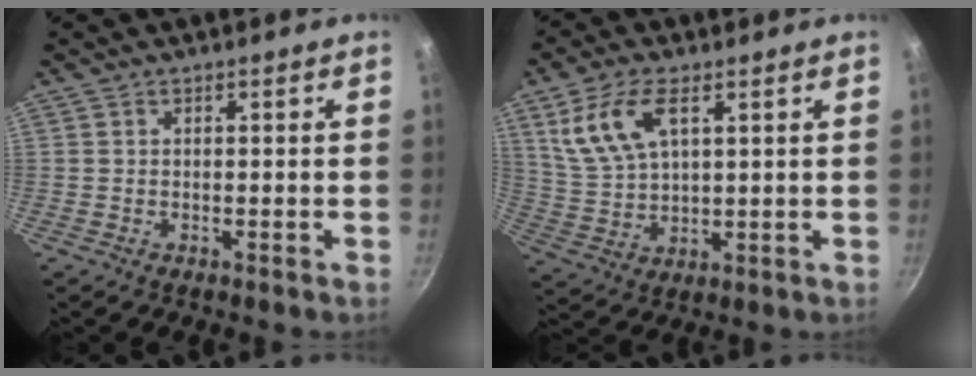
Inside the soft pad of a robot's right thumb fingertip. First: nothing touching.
{"total": 11.1, "force": [4.8, 5.6, 8.3], "torque": [-0.162, -0.008, 0.103]}